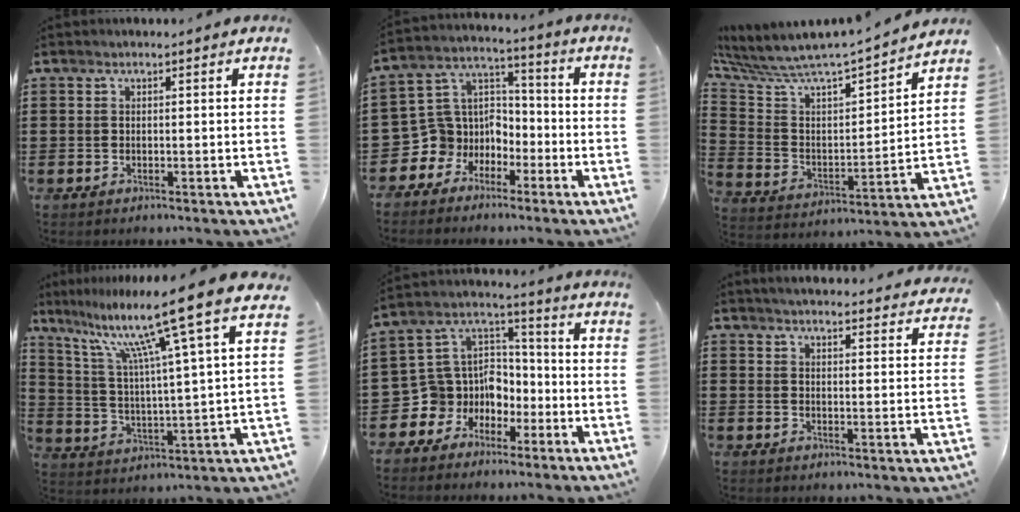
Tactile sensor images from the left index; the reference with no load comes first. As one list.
[{"total": 7.5, "force": [-3.1, 6.7, 0.9], "torque": [-0.056, 0.000, -0.061]}, {"total": 5.3, "force": [5.0, 0.5, 1.6], "torque": [-0.063, -0.059, 0.076]}, {"total": 13.2, "force": [9.5, 0.0, 9.2], "torque": [-0.194, -0.052, 0.146]}, {"total": 8.4, "force": [-2.6, 7.8, 1.6], "torque": [-0.078, -0.008, -0.047]}, {"total": 3.9, "force": [3.8, -0.3, 0.8], "torque": [-0.030, -0.023, 0.066]}]